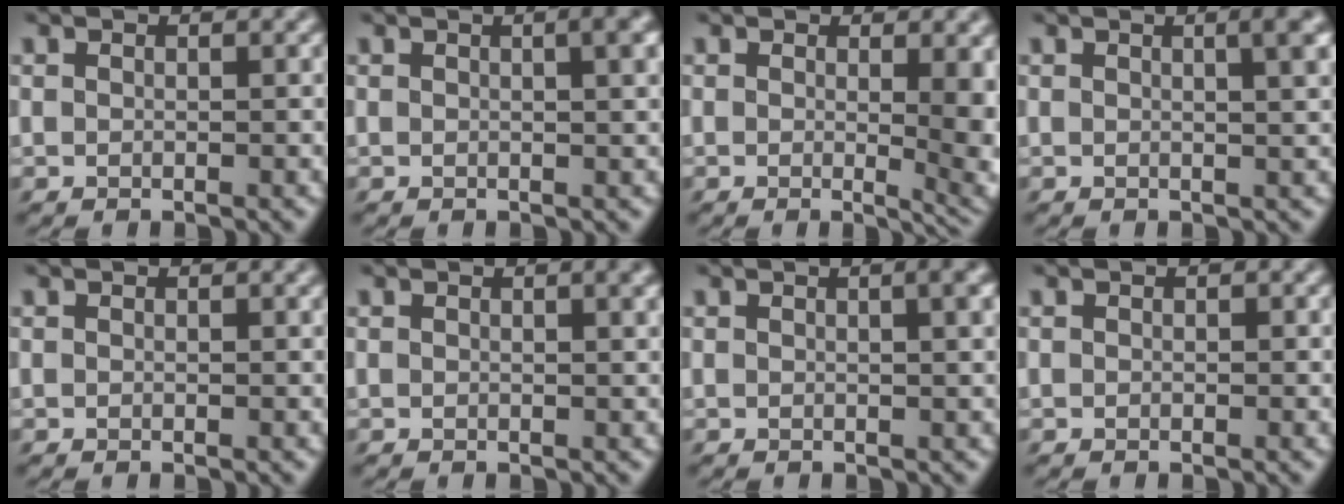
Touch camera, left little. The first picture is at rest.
{"total": 4.5, "force": [1.7, 1.9, 3.7], "torque": [-0.062, 0.011, 0.032]}
{"total": 5.2, "force": [1.1, 2.4, 4.5], "torque": [-0.090, -0.021, 0.035]}
{"total": 4.0, "force": [1.9, 1.2, 3.3], "torque": [-0.047, 0.006, 0.032]}
{"total": 0.6, "force": [0.3, 0.3, 0.5], "torque": [-0.011, 0.001, 0.004]}
{"total": 2.9, "force": [1.3, 1.4, 2.2], "torque": [-0.041, -0.003, 0.027]}
{"total": 4.1, "force": [1.5, 1.8, 3.4], "torque": [-0.054, 0.005, 0.031]}
{"total": 0.8, "force": [-0.1, 0.6, 0.4], "torque": [-0.008, -0.001, -0.001]}